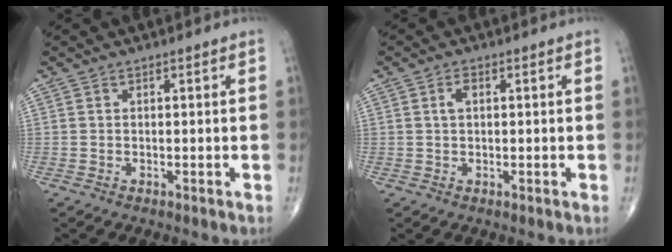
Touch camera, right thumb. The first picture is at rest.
{"total": 1.8, "force": [0.3, 1.0, 1.5], "torque": [-0.026, 0.006, 0.006]}